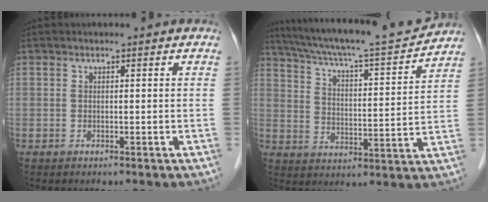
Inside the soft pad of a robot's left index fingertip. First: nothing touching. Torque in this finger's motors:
{"motor_torque": [-0.28, -0.40, 0.19, 0.06]}